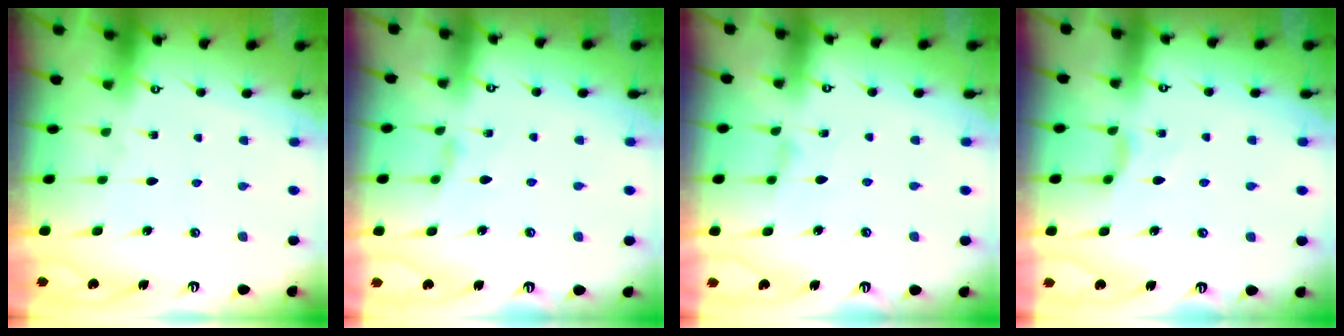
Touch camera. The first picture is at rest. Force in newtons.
{"total": 3.7, "press": 3.6, "slide": 0.5}
{"total": 1.1, "press": 1.1, "slide": 0.4}
{"total": 2.7, "press": 2.6, "slide": 0.6}